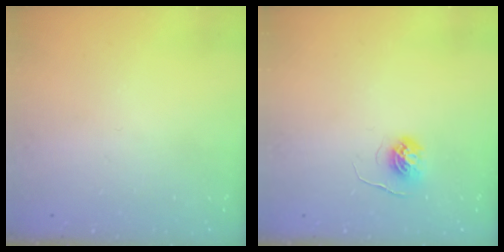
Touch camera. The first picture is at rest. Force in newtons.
{"total": 5.5, "press": 5.5, "slide": 0.3}